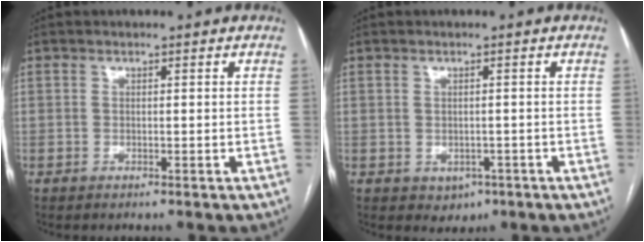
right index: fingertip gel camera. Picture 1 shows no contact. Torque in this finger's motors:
{"motor_torque": [-0.04, -0.03, 0.04, 0.02]}